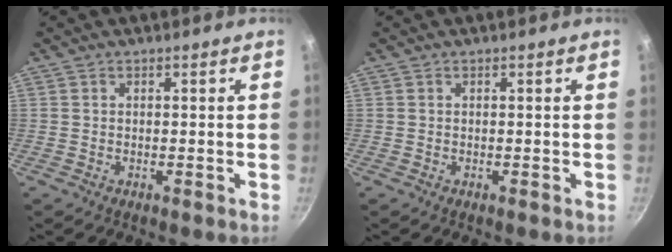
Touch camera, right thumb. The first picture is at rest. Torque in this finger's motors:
{"motor_torque": [0.00, 0.00, 0.00, 0.00, 0.00]}